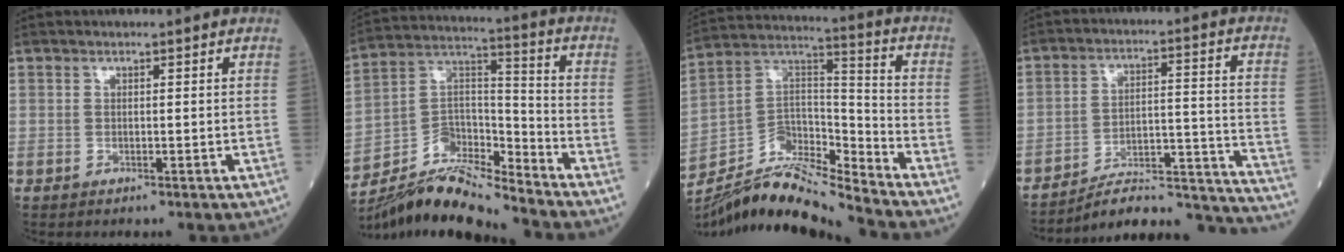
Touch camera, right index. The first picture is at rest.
{"total": 13.6, "force": [-12.8, 1.6, 4.3], "torque": [-0.078, 0.035, -0.238]}
{"total": 14.5, "force": [-13.9, 0.4, 4.1], "torque": [-0.073, 0.048, -0.260]}
{"total": 20.9, "force": [-20.1, 0.8, 5.5], "torque": [-0.025, 0.037, -0.282]}